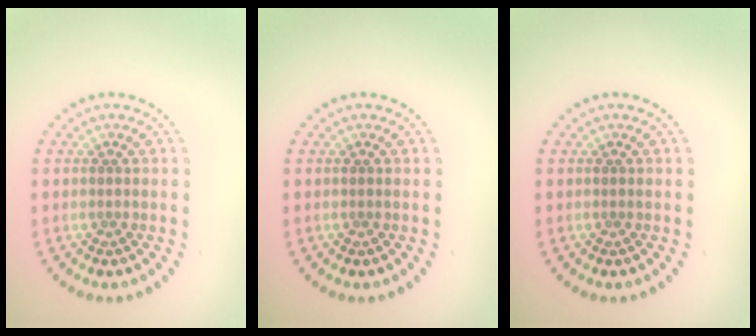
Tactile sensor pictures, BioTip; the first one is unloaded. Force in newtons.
{"total": 0.0}
{"total": 0.0}